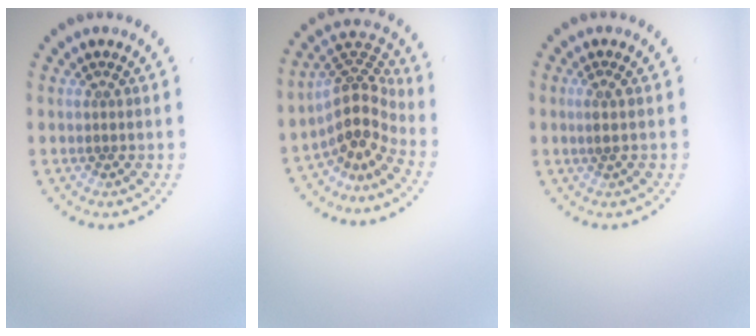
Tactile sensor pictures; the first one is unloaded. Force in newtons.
{"total": 4.5, "press": 3.2, "slide": 3.1}
{"total": 0.8, "press": 0.5, "slide": 0.6}